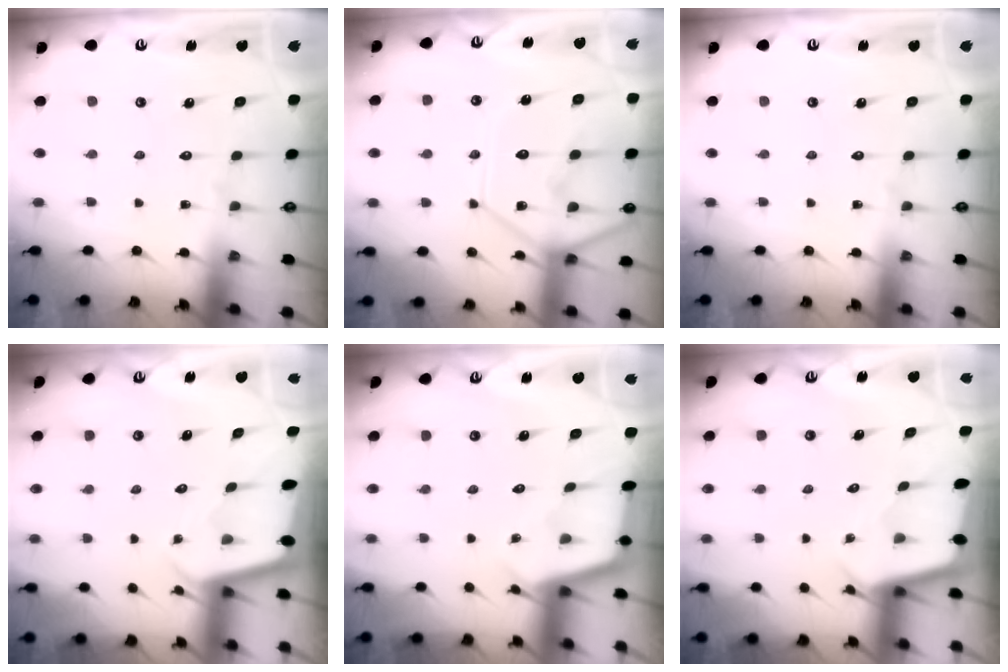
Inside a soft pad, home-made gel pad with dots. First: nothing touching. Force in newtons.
{"total": 13.8, "press": 13.7, "slide": 1.7}
{"total": 0.0}
{"total": 1.9, "press": 1.9, "slide": 0.1}
{"total": 2.5, "press": 2.5, "slide": 0.2}
{"total": 2.5, "press": 2.5, "slide": 0.1}